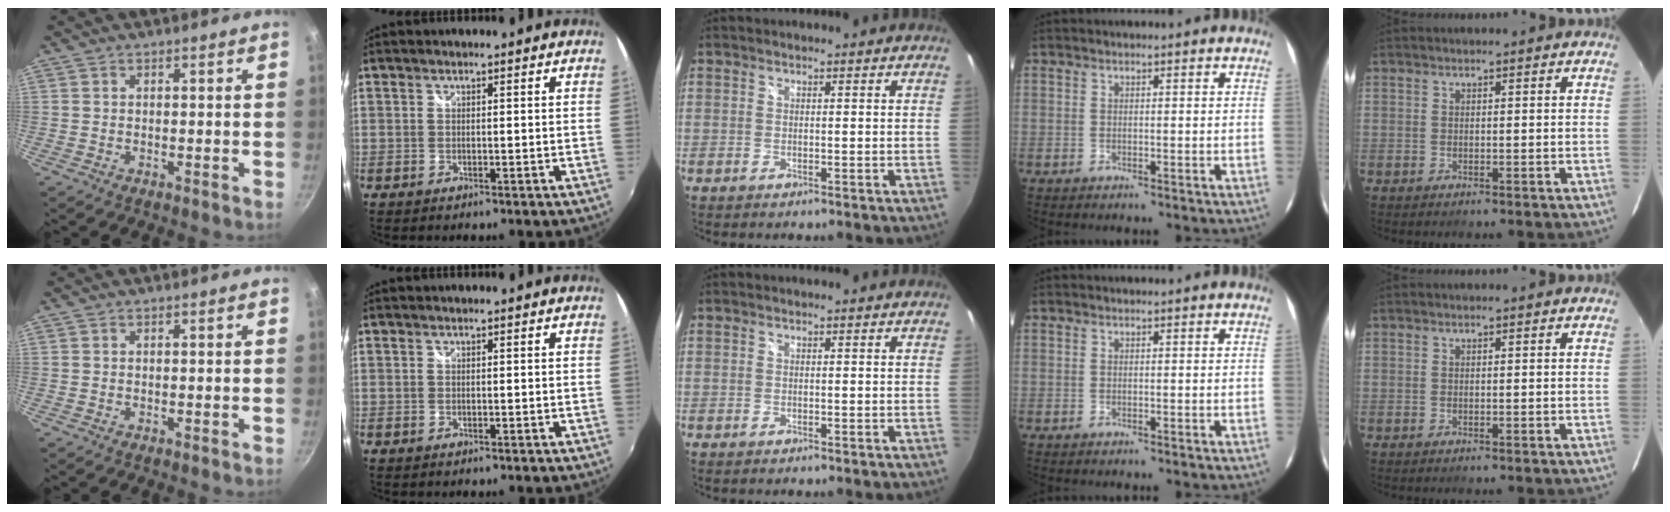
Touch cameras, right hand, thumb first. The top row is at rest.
{}